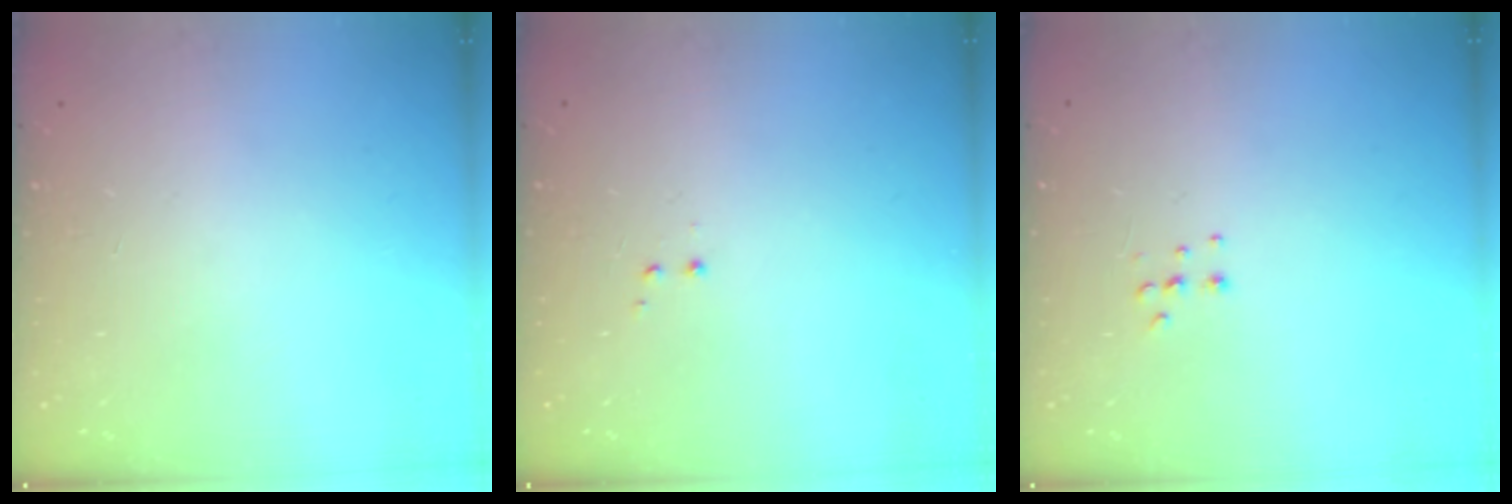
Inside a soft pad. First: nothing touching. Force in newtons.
{"total": 1.2, "press": 1.0, "slide": 0.6}
{"total": 5.7, "press": 5.6, "slide": 1.0}